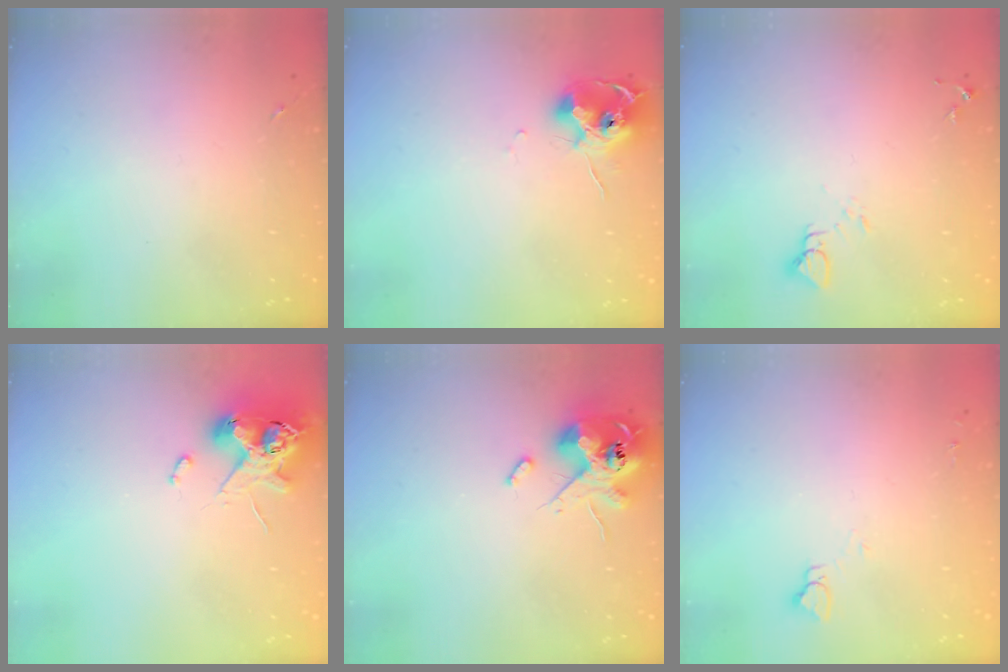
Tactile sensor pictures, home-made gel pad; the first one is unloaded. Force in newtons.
{"total": 10.6, "press": 10.5, "slide": 0.8}
{"total": 3.1, "press": 3.1, "slide": 0.1}
{"total": 11.7, "press": 11.5, "slide": 1.7}
{"total": 13.2, "press": 13.0, "slide": 2.2}
{"total": 4.0, "press": 4.0, "slide": 0.4}